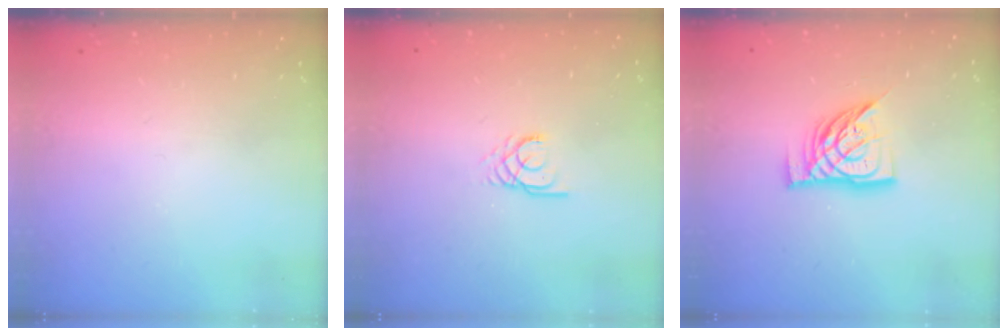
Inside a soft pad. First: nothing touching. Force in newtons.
{"total": 2.4, "press": 2.4, "slide": 0.3}
{"total": 13.0, "press": 13.0, "slide": 1.2}